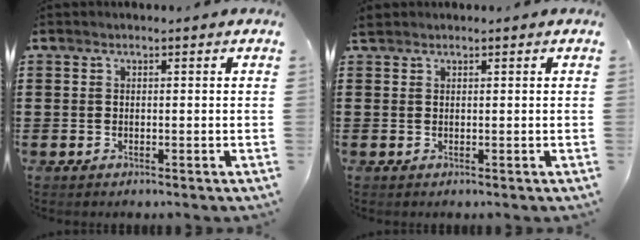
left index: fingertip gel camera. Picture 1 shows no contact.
{"total": 0.9, "force": [0.8, 0.1, 0.4], "torque": [-0.010, 0.001, 0.016]}